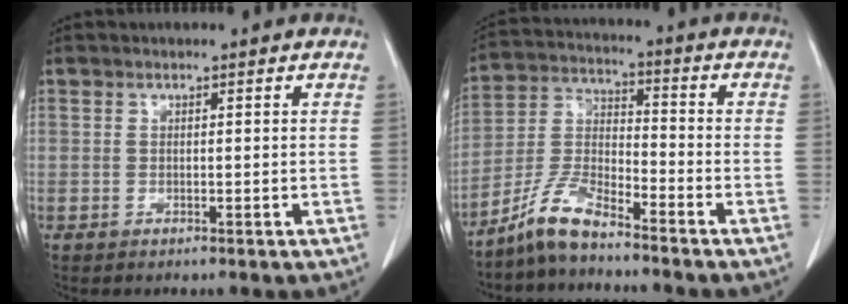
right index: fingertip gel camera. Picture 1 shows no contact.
{"total": 7.4, "force": [-6.3, 1.3, 3.7], "torque": [-0.087, 0.000, -0.129]}